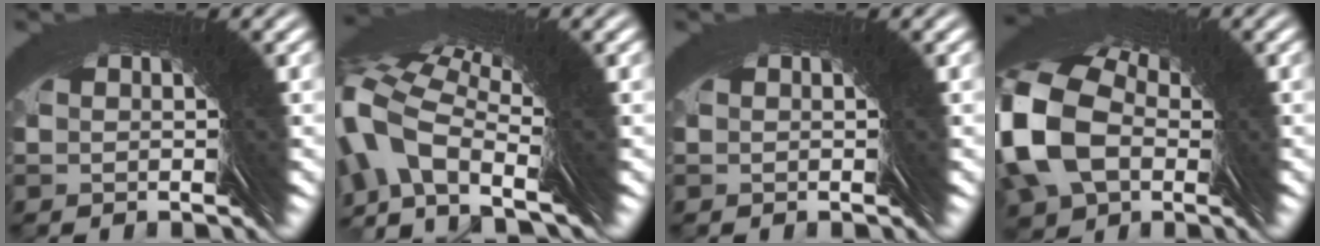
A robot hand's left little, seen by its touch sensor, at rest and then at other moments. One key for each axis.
{"total": 4.3, "fx": 1.4, "fy": 2.6, "fz": 3.1, "tx": -0.055, "ty": 0.019, "tz": -0.001}
{"total": 0.0}
{"total": 9.1, "fx": 2.1, "fy": 7.3, "fz": 5.0, "tx": -0.081, "ty": 0.013, "tz": 0.018}